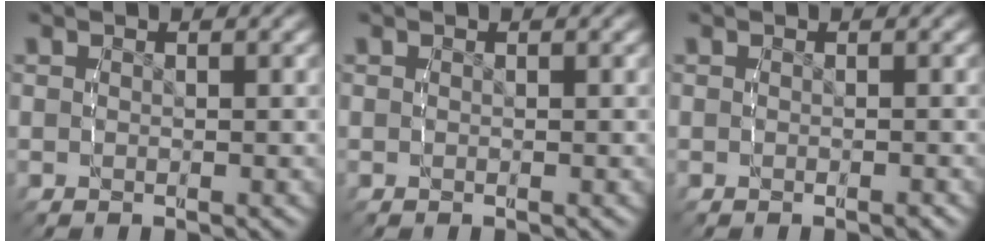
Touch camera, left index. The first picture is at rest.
{"total": 0.0}
{"total": 0.0}